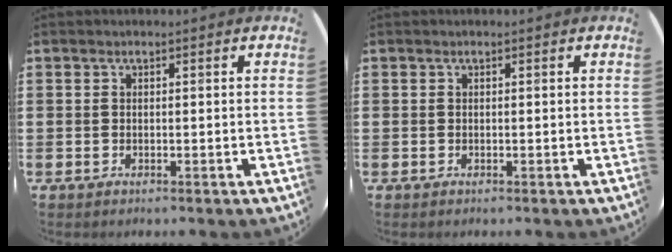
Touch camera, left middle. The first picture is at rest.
{"total": 0.0}